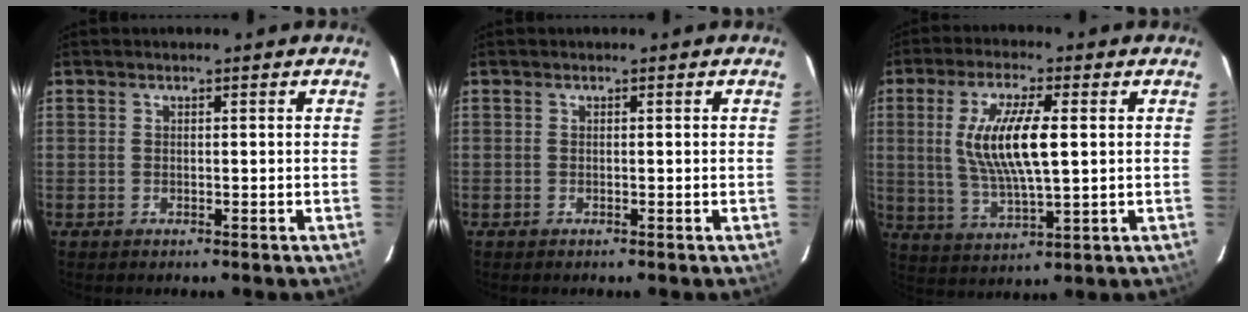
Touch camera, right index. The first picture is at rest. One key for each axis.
{"total": 0.0}
{"total": 12.1, "fx": 1.7, "fy": 3.1, "fz": 11.5, "tx": -0.226, "ty": -0.003, "tz": 0.038}